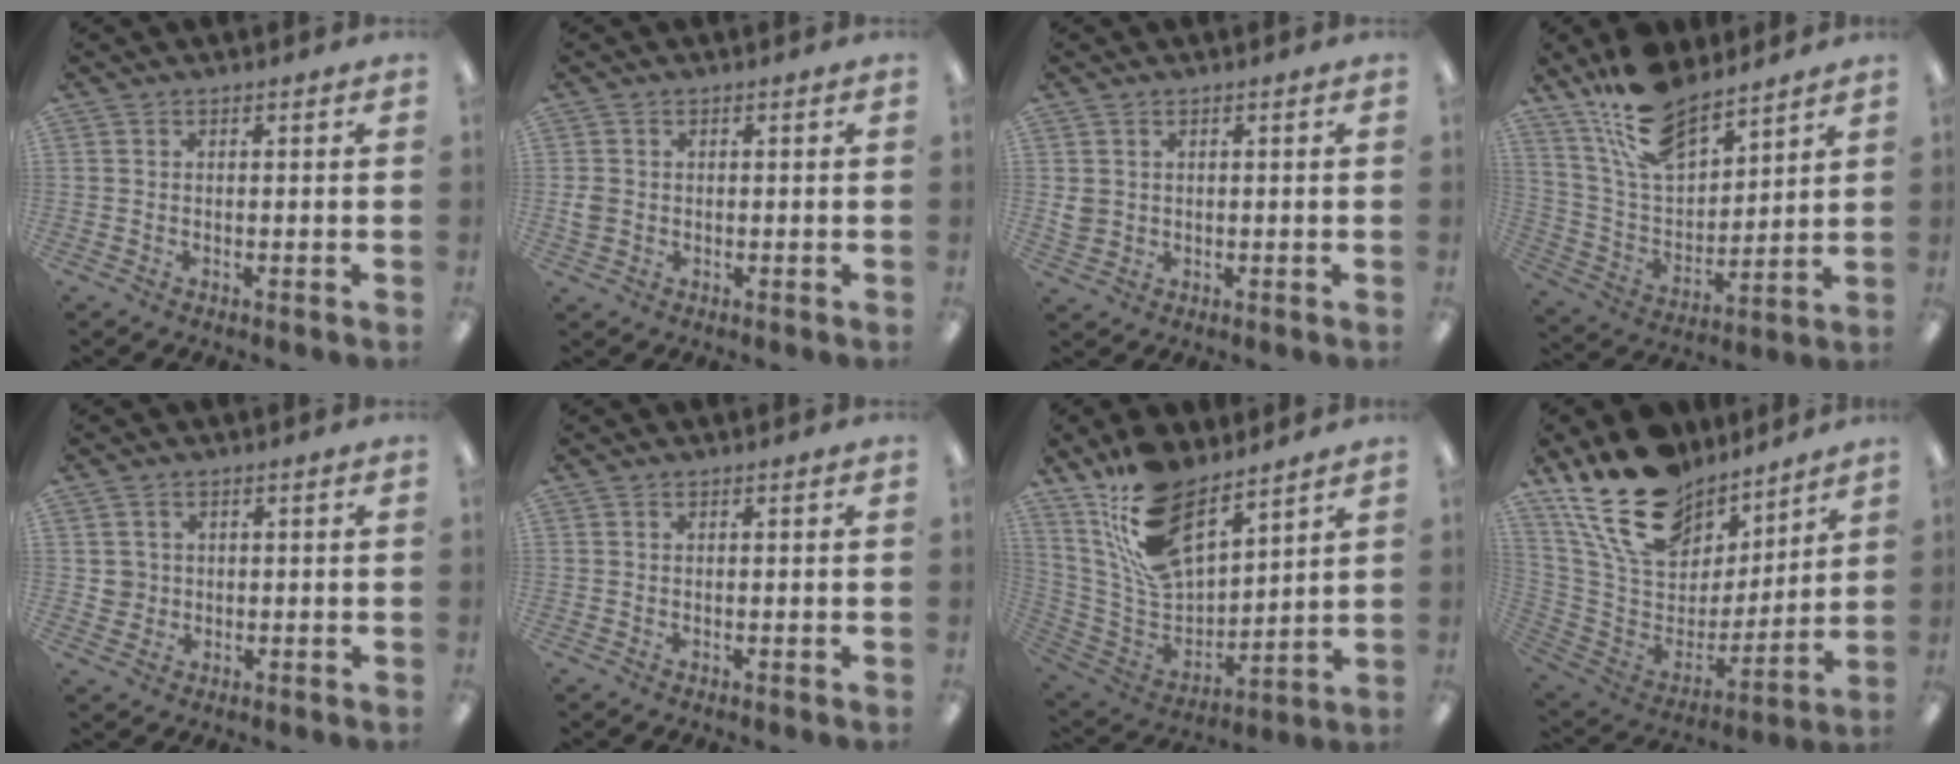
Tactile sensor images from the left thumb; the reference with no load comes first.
{"total": 2.4, "force": [-0.1, 2.1, 1.1], "torque": [-0.020, 0.004, -0.001]}
{"total": 2.6, "force": [0.8, 2.3, 1.0], "torque": [-0.019, 0.003, 0.017]}
{"total": 16.1, "force": [12.7, 6.8, 7.4], "torque": [-0.163, -0.067, 0.235]}
{"total": 3.2, "force": [0.6, 3.1, 0.2], "torque": [-0.004, 0.003, 0.009]}
{"total": 0.0}
{"total": 18.0, "force": [12.7, 8.3, 9.8], "torque": [-0.208, -0.068, 0.236]}
{"total": 22.4, "force": [15.3, 12.8, 10.3], "torque": [-0.194, -0.086, 0.288]}